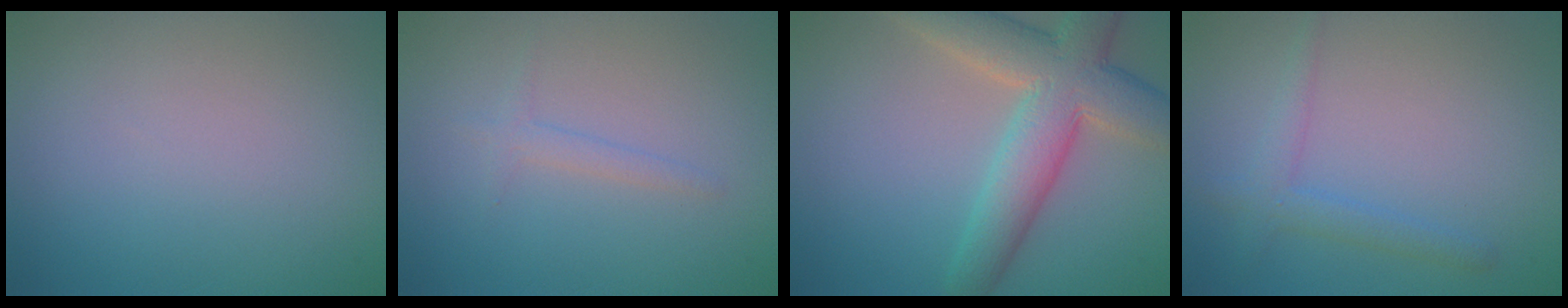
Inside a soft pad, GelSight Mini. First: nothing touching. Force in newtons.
{"total": 1.1, "press": 1.1, "slide": 0.1}
{"total": 7.7, "press": 7.7, "slide": 0.5}
{"total": 2.2, "press": 2.2, "slide": 0.0}